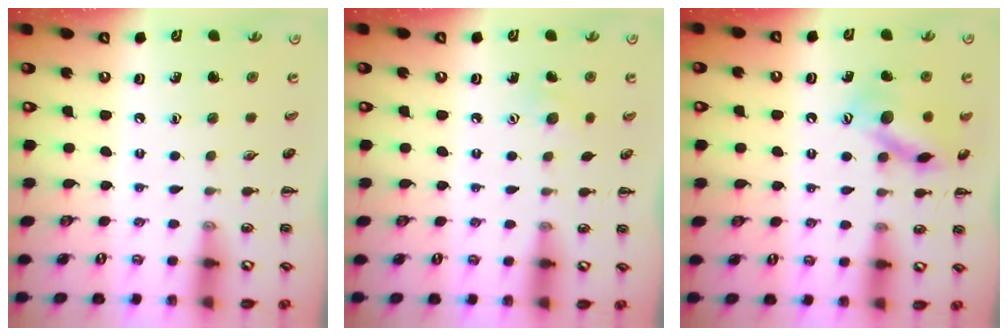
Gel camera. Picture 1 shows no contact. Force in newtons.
{"total": 5.6, "press": 5.4, "slide": 1.6}
{"total": 13.9, "press": 13.9, "slide": 1.1}